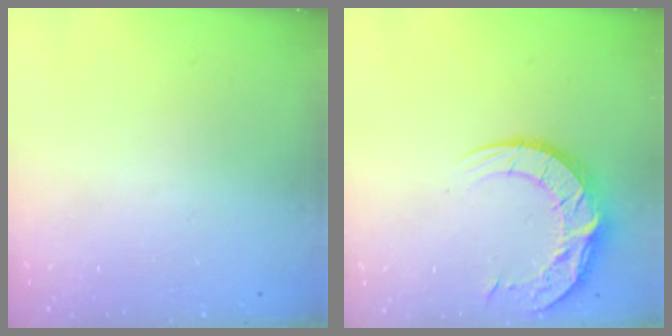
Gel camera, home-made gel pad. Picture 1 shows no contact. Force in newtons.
{"total": 13.7, "press": 13.6, "slide": 1.1}